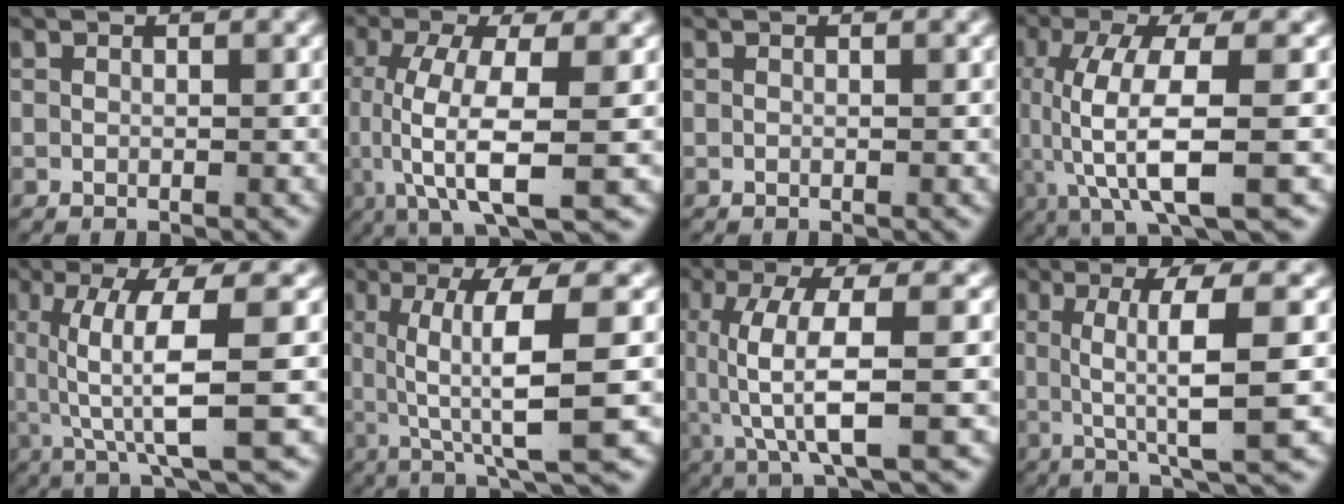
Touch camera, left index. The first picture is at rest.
{"total": 7.5, "force": [-1.5, 2.5, 6.9], "torque": [-0.155, -0.039, -0.003]}
{"total": 0.0}
{"total": 8.4, "force": [-0.9, 3.2, 7.7], "torque": [-0.165, -0.032, 0.003]}
{"total": 7.1, "force": [0.3, 1.2, 7.0], "torque": [-0.112, -0.008, 0.012]}
{"total": 7.4, "force": [0.7, 0.5, 7.3], "torque": [-0.109, -0.010, 0.021]}
{"total": 6.6, "force": [-0.4, 1.6, 6.4], "torque": [-0.127, -0.015, 0.005]}
{"total": 6.2, "force": [0.5, -0.2, 6.2], "torque": [-0.095, -0.012, 0.017]}